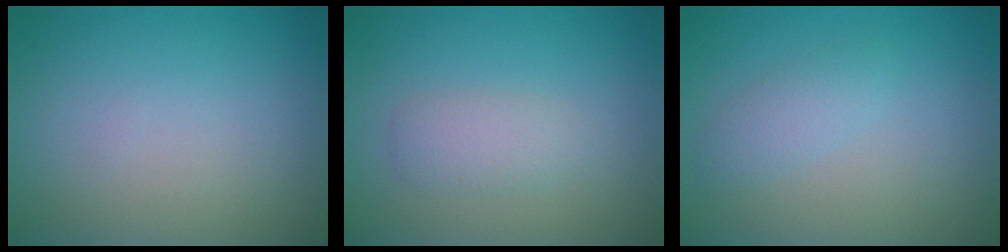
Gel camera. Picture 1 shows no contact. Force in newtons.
{"total": 2.0, "press": 2.0, "slide": 0.2}
{"total": 1.5, "press": 1.5, "slide": 0.0}